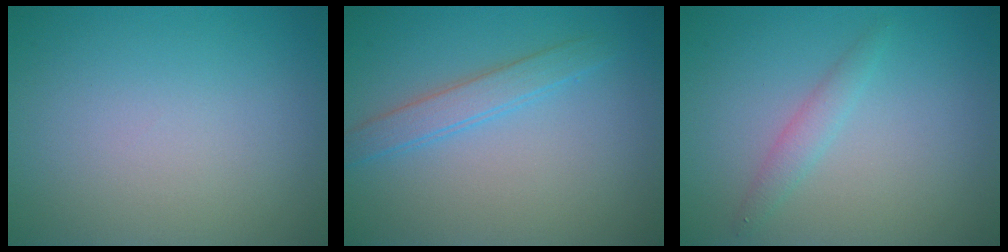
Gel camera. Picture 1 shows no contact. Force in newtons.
{"total": 2.3, "press": 2.3, "slide": 0.0}
{"total": 1.5, "press": 1.5, "slide": 0.0}